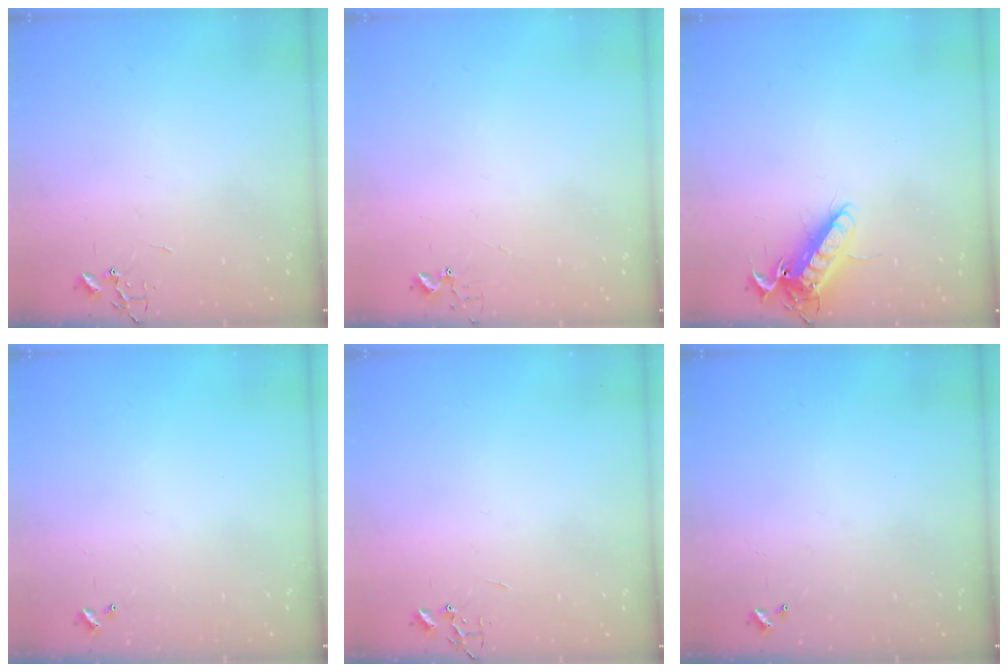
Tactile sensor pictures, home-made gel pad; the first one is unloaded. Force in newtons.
{"total": 2.9, "press": 2.9, "slide": 0.3}
{"total": 12.9, "press": 12.8, "slide": 1.7}
{"total": 0.0}
{"total": 0.0}
{"total": 0.0}